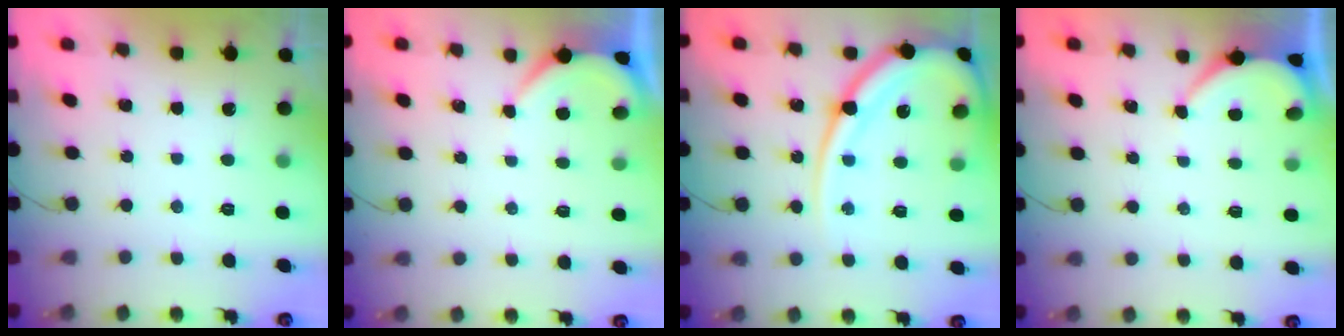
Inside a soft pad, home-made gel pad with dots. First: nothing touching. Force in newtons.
{"total": 2.7, "press": 2.7, "slide": 0.3}
{"total": 16.3, "press": 16.2, "slide": 1.5}
{"total": 2.2, "press": 2.2, "slide": 0.2}